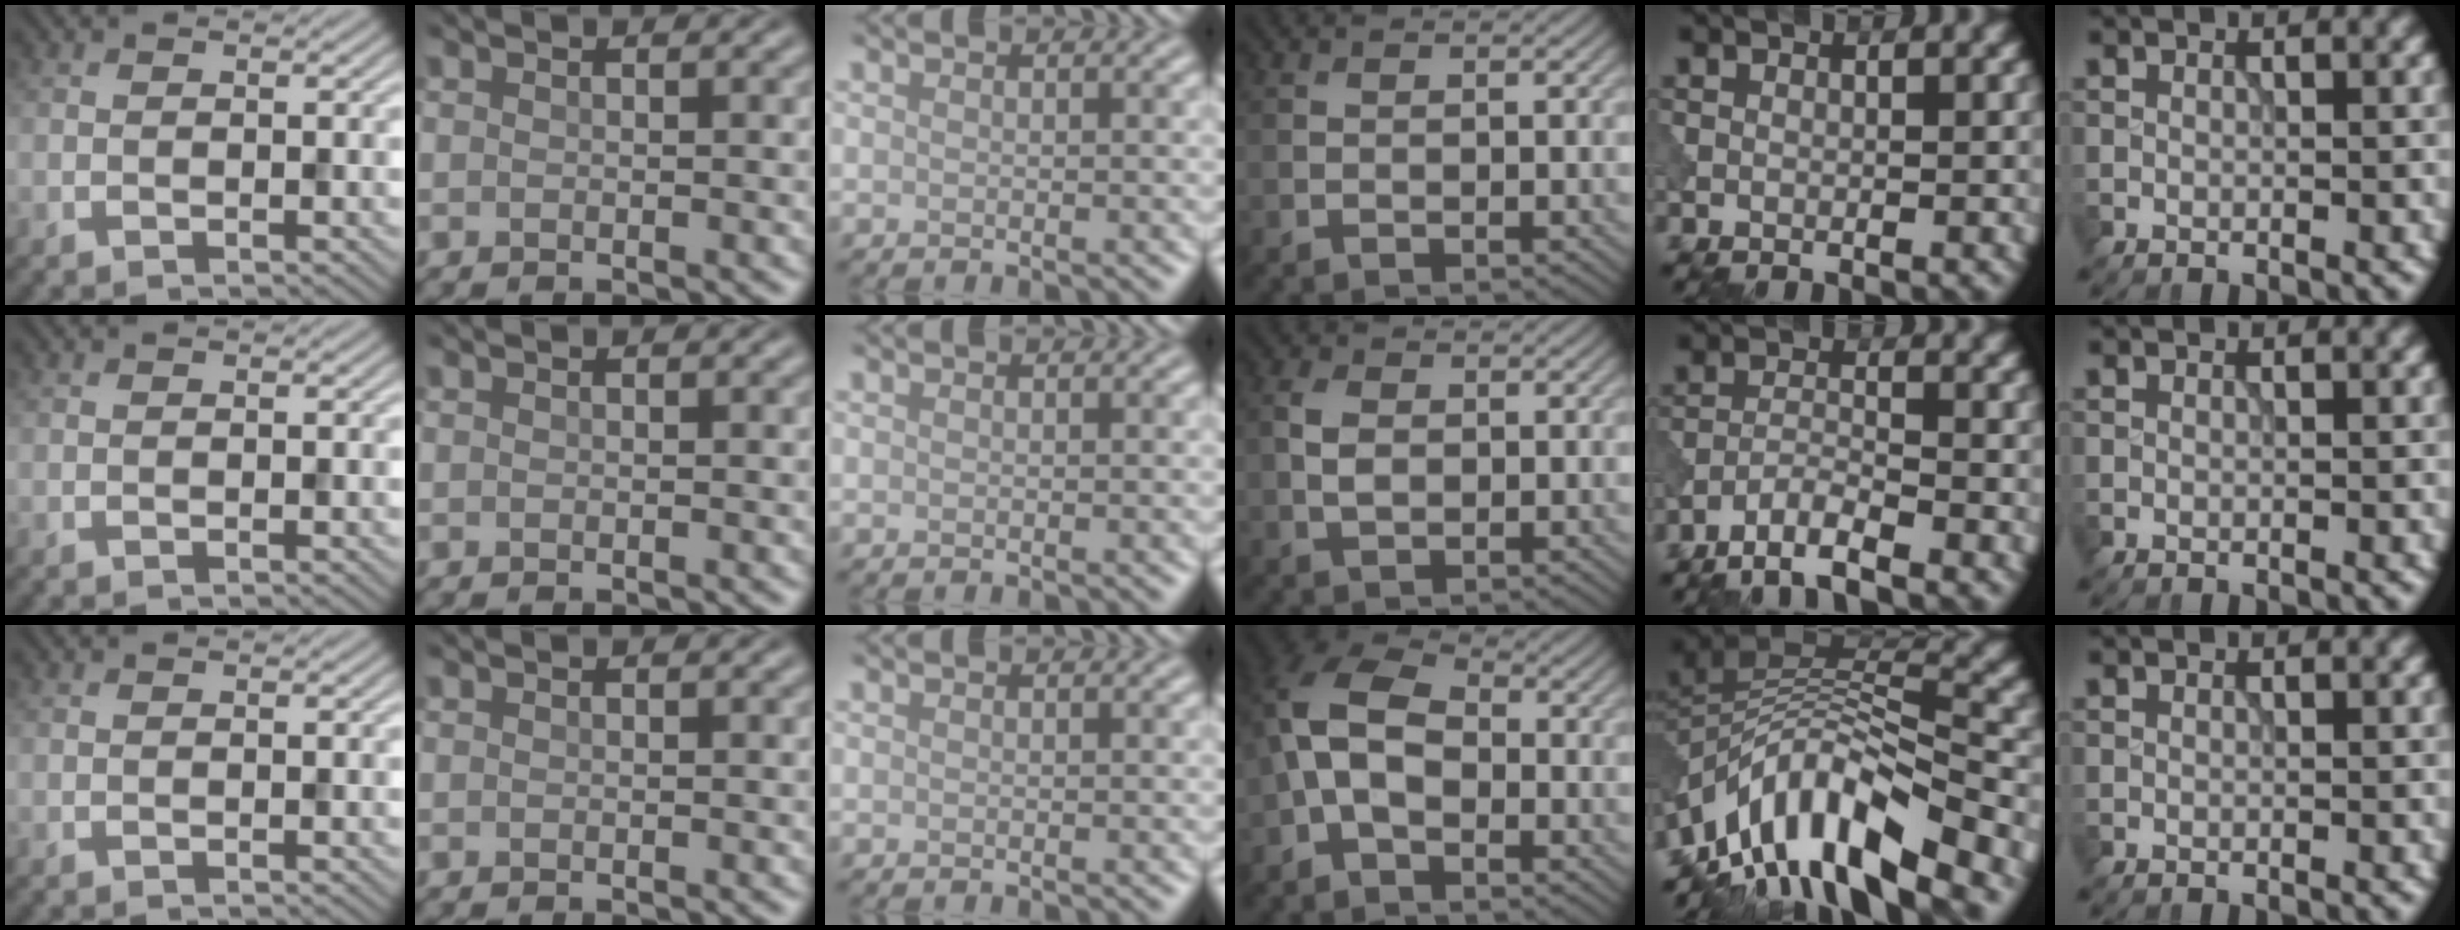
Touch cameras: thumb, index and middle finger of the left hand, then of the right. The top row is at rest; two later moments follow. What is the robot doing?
{"motion": "dispense", "object": "pipette"}